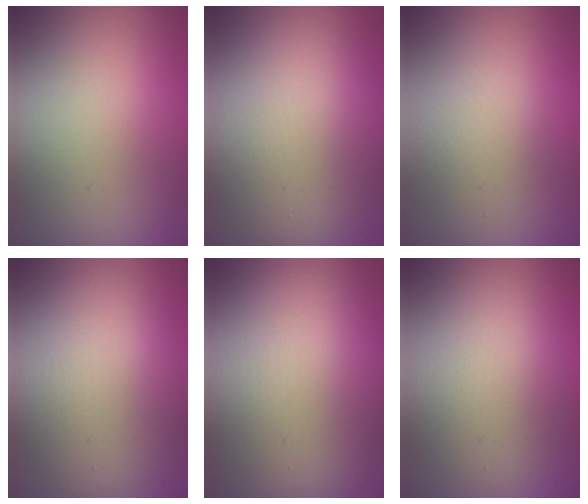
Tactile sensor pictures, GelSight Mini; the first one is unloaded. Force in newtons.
{"total": 9.5, "press": 9.5, "slide": 0.1}
{"total": 2.4, "press": 2.4, "slide": 0.2}
{"total": 8.4, "press": 8.4, "slide": 0.4}
{"total": 12.9, "press": 12.9, "slide": 0.6}
{"total": 4.5, "press": 4.5, "slide": 0.4}